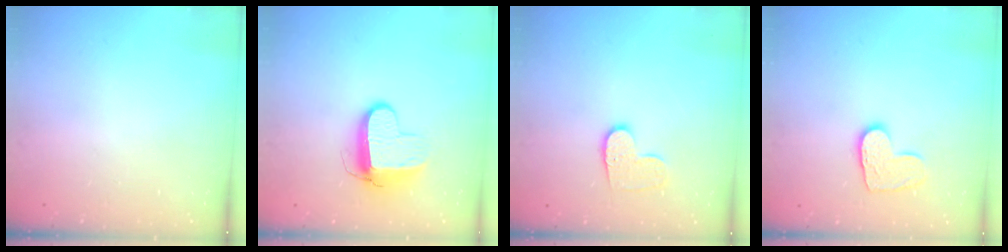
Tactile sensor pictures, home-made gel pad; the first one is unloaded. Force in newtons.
{"total": 8.9, "press": 8.8, "slide": 1.0}
{"total": 9.2, "press": 9.2, "slide": 0.3}
{"total": 9.1, "press": 9.1, "slide": 0.2}